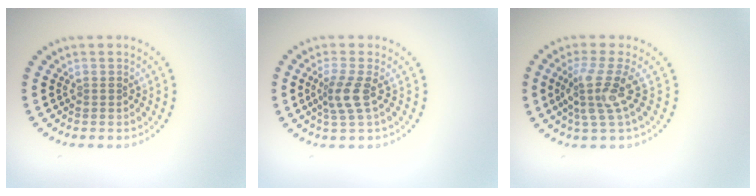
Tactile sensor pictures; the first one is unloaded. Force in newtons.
{"total": 2.4, "press": 1.8, "slide": 1.6}
{"total": 3.5, "press": 2.6, "slide": 2.3}